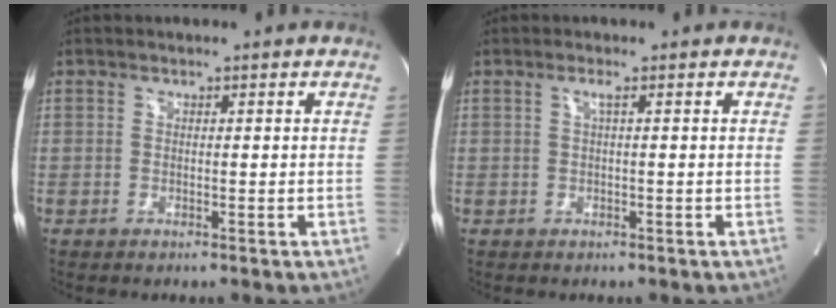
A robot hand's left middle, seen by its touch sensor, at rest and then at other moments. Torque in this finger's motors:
{"motor_torque": [0.13, 0.03, 0.16, 0.04]}